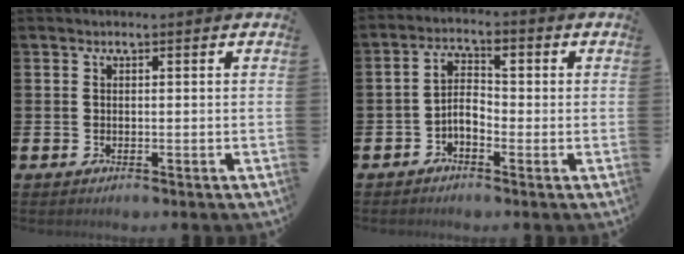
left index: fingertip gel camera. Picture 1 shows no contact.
{"total": 3.7, "force": [-1.1, 2.0, 3.0], "torque": [-0.054, 0.013, -0.023]}